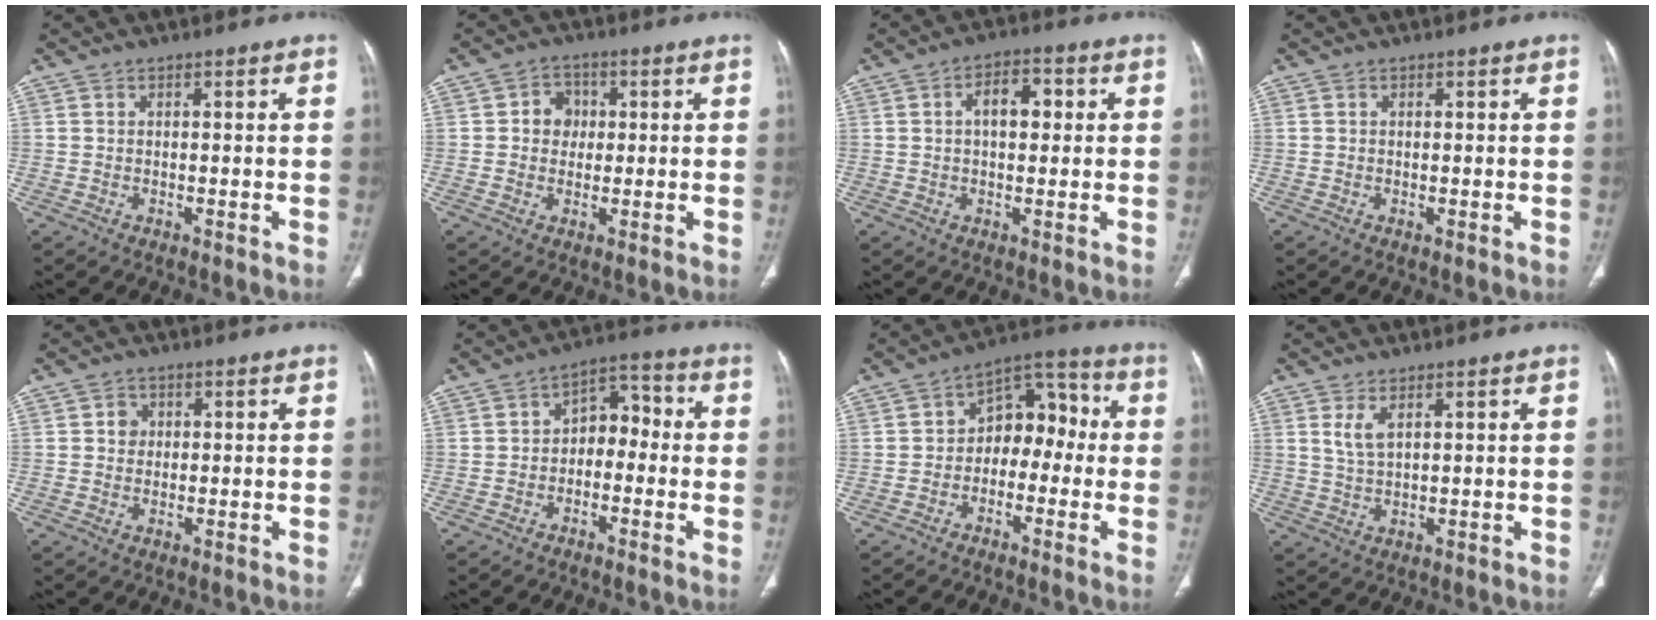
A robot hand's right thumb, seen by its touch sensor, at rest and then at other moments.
{"total": 4.8, "force": [0.6, 4.2, 2.2], "torque": [-0.005, 0.007, 0.004]}
{"total": 6.4, "force": [1.1, 3.7, 5.1], "torque": [-0.066, 0.015, 0.012]}
{"total": 0.0}
{"total": 2.1, "force": [0.4, 1.9, 0.8], "torque": [0.000, 0.002, 0.004]}
{"total": 7.0, "force": [-1.3, 4.9, 4.7], "torque": [-0.042, 0.041, -0.035]}
{"total": 9.9, "force": [-1.2, 6.9, 7.0], "torque": [-0.060, 0.048, -0.036]}
{"total": 3.4, "force": [1.7, 1.3, 2.6], "torque": [-0.057, -0.008, 0.042]}